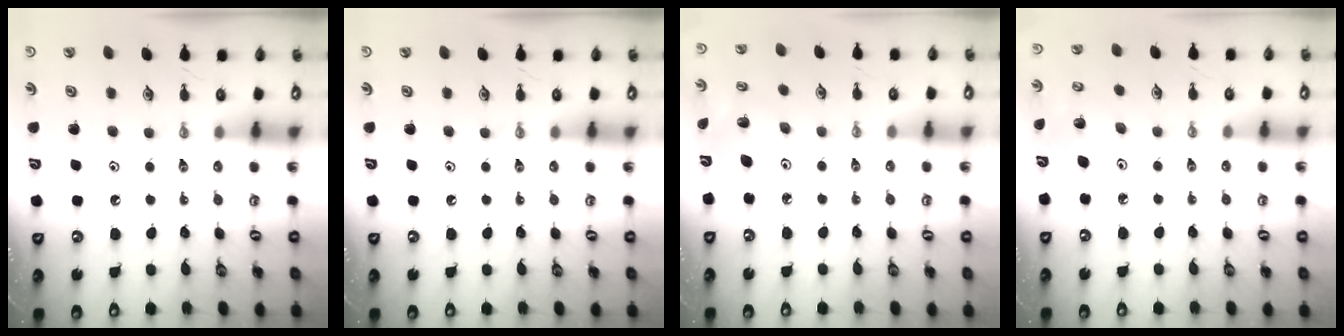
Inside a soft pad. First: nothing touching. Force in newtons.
{"total": 0.0}
{"total": 4.1, "press": 3.5, "slide": 2.1}
{"total": 3.4, "press": 2.9, "slide": 1.7}